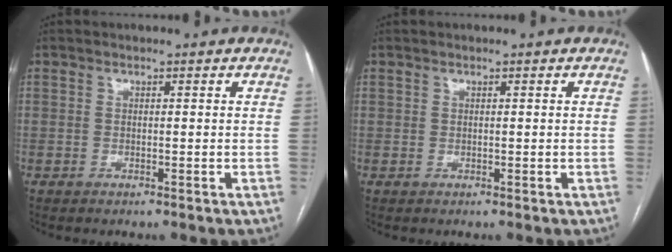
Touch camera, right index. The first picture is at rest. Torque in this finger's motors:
{"motor_torque": [0.00, 0.00, 0.00, 0.00]}